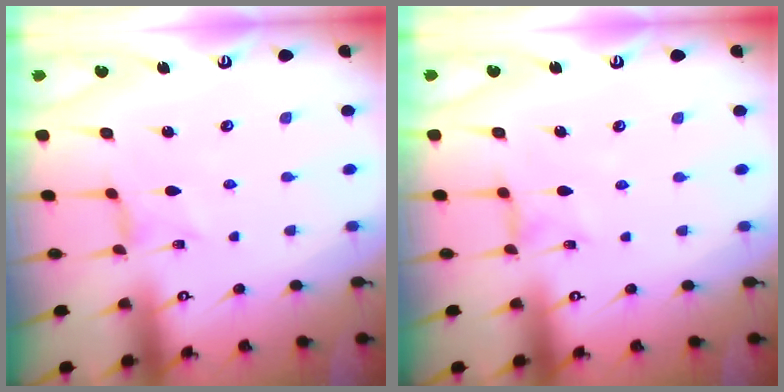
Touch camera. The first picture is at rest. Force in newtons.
{"total": 0.9, "press": 0.9, "slide": 0.2}